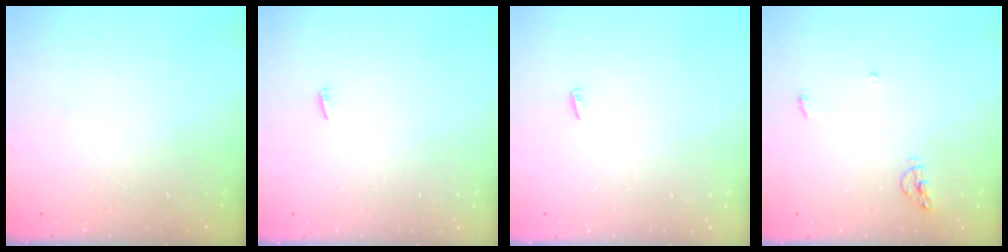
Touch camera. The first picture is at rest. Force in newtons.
{"total": 2.1, "press": 1.9, "slide": 0.7}
{"total": 2.1, "press": 1.9, "slide": 0.7}
{"total": 5.4, "press": 5.4, "slide": 0.5}